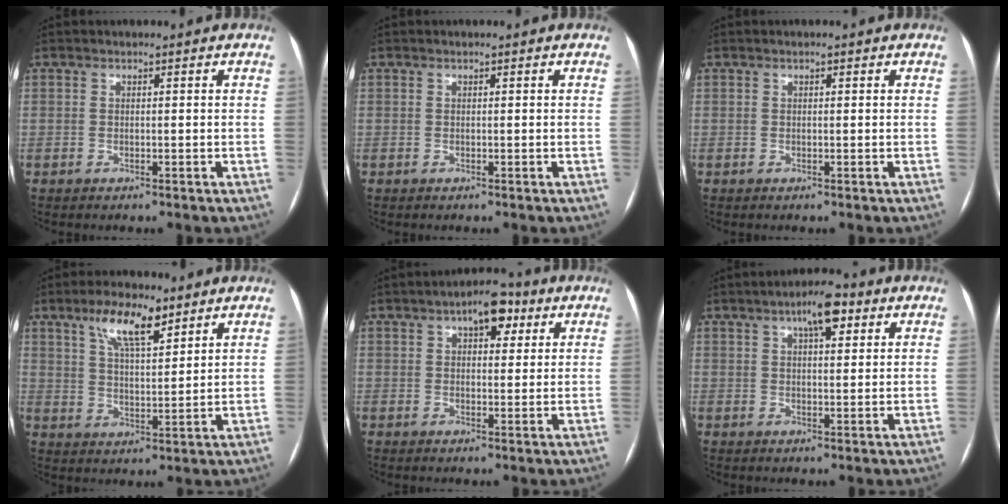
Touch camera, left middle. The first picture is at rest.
{"total": 0.0}
{"total": 0.0}
{"total": 8.0, "force": [5.1, 2.3, 5.7], "torque": [-0.110, 0.008, 0.094]}
{"total": 6.0, "force": [2.9, 2.8, 4.4], "torque": [-0.060, 0.019, 0.037]}
{"total": 5.8, "force": [3.0, 1.8, 4.6], "torque": [-0.075, 0.013, 0.043]}